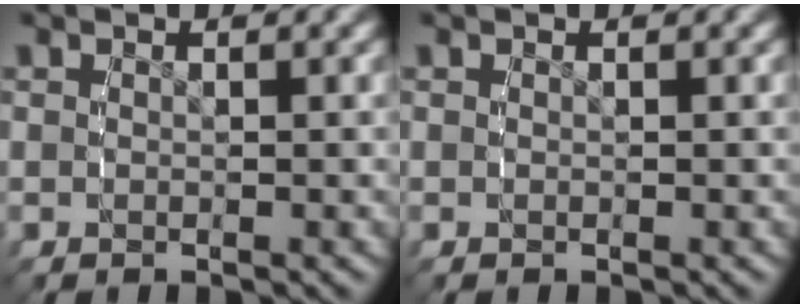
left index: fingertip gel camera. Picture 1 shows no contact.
{"total": 0.0}